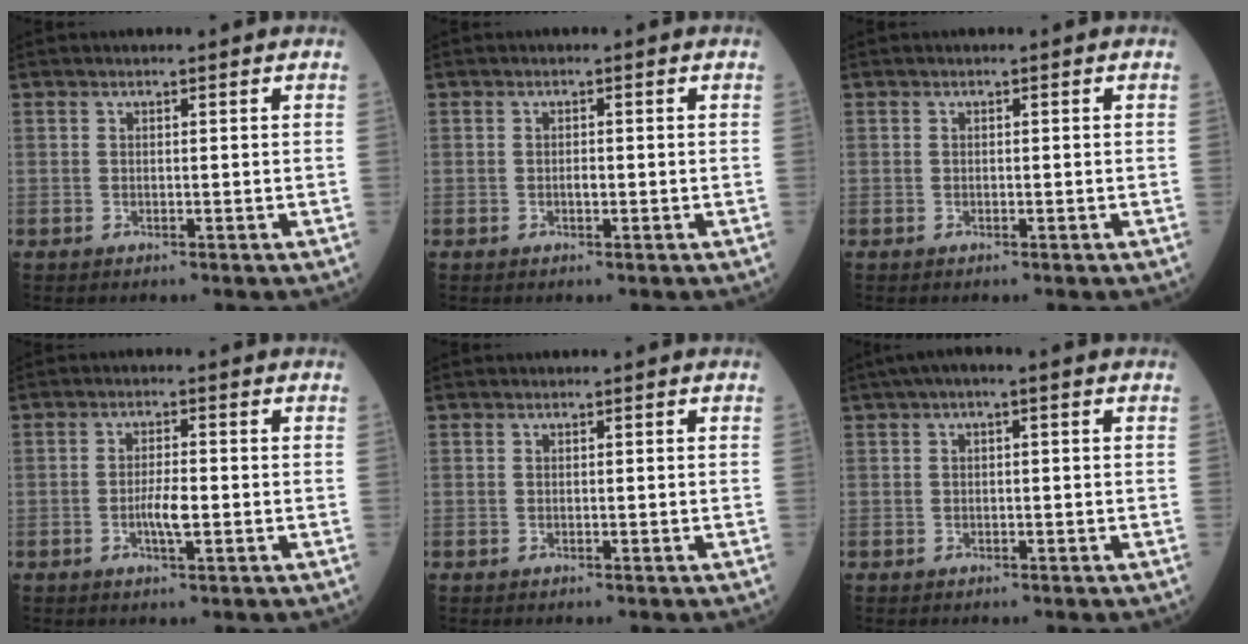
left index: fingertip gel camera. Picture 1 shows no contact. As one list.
[{"total": 0.9, "force": [-0.4, 0.3, 0.7], "torque": [-0.013, -0.002, -0.009]}, {"total": 0.0}, {"total": 3.5, "force": [-1.2, 0.6, 3.2], "torque": [-0.063, -0.004, -0.022]}, {"total": 0.0}, {"total": 2.6, "force": [0.8, 0.5, 2.4], "torque": [-0.037, 0.013, 0.009]}]